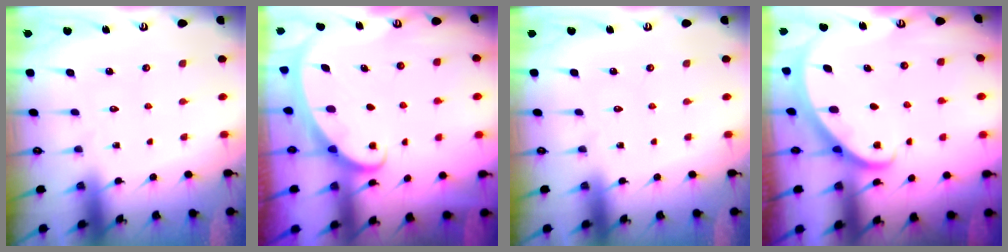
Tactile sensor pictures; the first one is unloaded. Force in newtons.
{"total": 2.3, "press": 2.3, "slide": 0.3}
{"total": 0.0}
{"total": 1.8, "press": 1.8, "slide": 0.1}